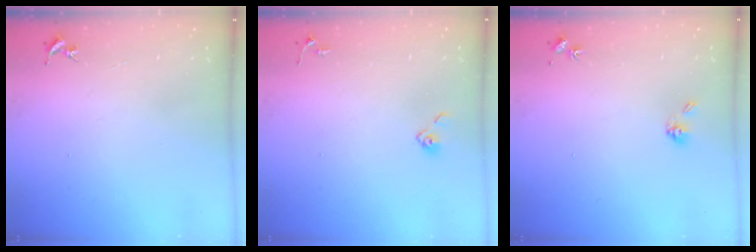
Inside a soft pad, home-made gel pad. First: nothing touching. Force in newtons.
{"total": 3.3, "press": 3.3, "slide": 0.4}
{"total": 5.0, "press": 4.6, "slide": 1.7}